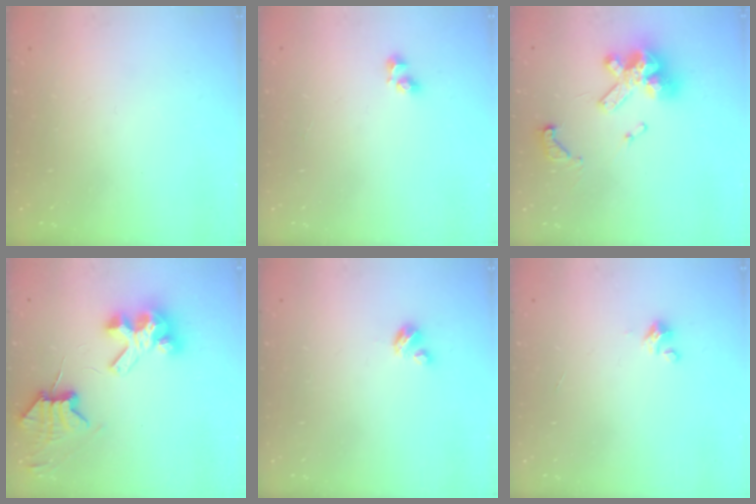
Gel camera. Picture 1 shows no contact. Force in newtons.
{"total": 4.6, "press": 4.3, "slide": 1.8}
{"total": 14.5, "press": 14.5, "slide": 0.9}
{"total": 8.0, "press": 7.9, "slide": 1.0}
{"total": 2.9, "press": 2.9, "slide": 0.3}
{"total": 2.0, "press": 2.0, "slide": 0.2}